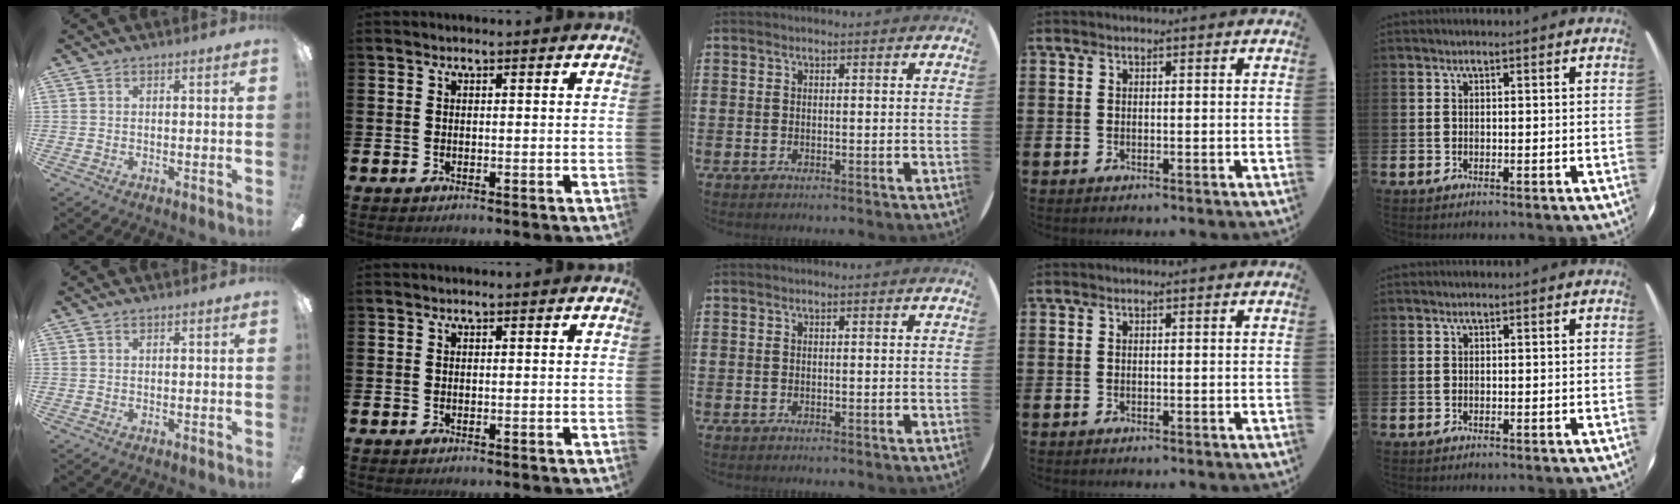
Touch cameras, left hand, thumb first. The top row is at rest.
{}